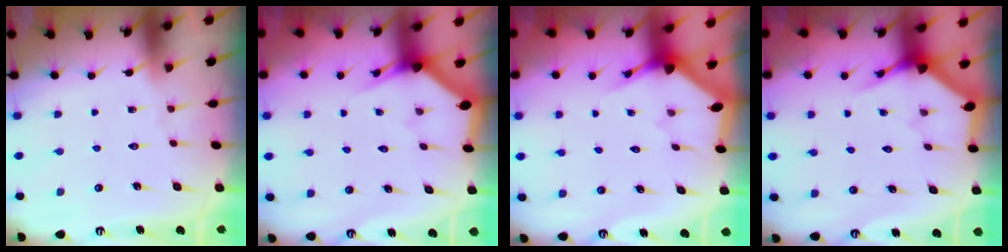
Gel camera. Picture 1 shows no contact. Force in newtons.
{"total": 3.5, "press": 3.5, "slide": 0.1}
{"total": 3.2, "press": 3.2, "slide": 0.1}
{"total": 3.4, "press": 3.4, "slide": 0.2}